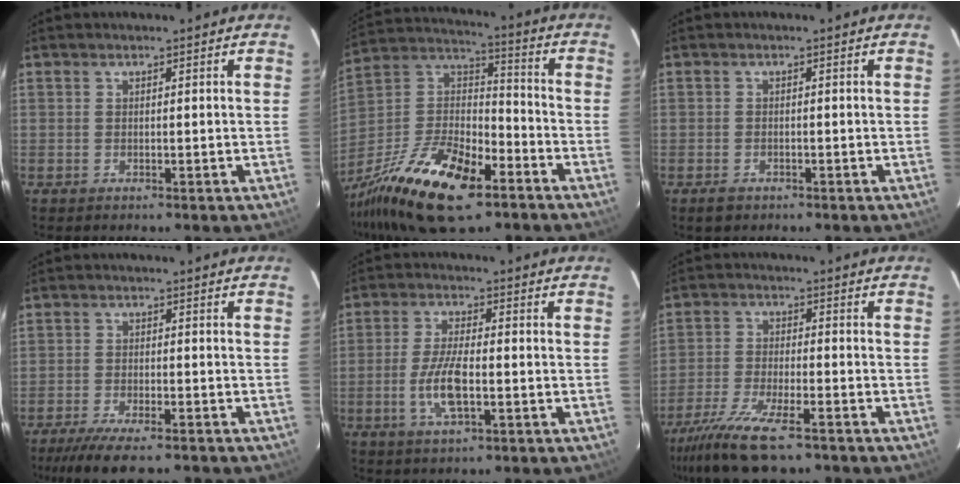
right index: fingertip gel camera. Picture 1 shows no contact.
{"total": 23.7, "force": [-13.9, 9.9, 16.4], "torque": [-0.338, -0.016, -0.249]}
{"total": 2.3, "force": [-1.6, 1.4, 0.9], "torque": [-0.021, -0.001, -0.024]}
{"total": 10.4, "force": [-8.5, 2.2, 5.6], "torque": [-0.128, -0.028, -0.142]}
{"total": 7.7, "force": [-2.1, 2.5, 6.9], "torque": [-0.146, -0.003, -0.041]}
{"total": 12.9, "force": [-9.8, 3.3, 7.8], "torque": [-0.184, -0.038, -0.180]}